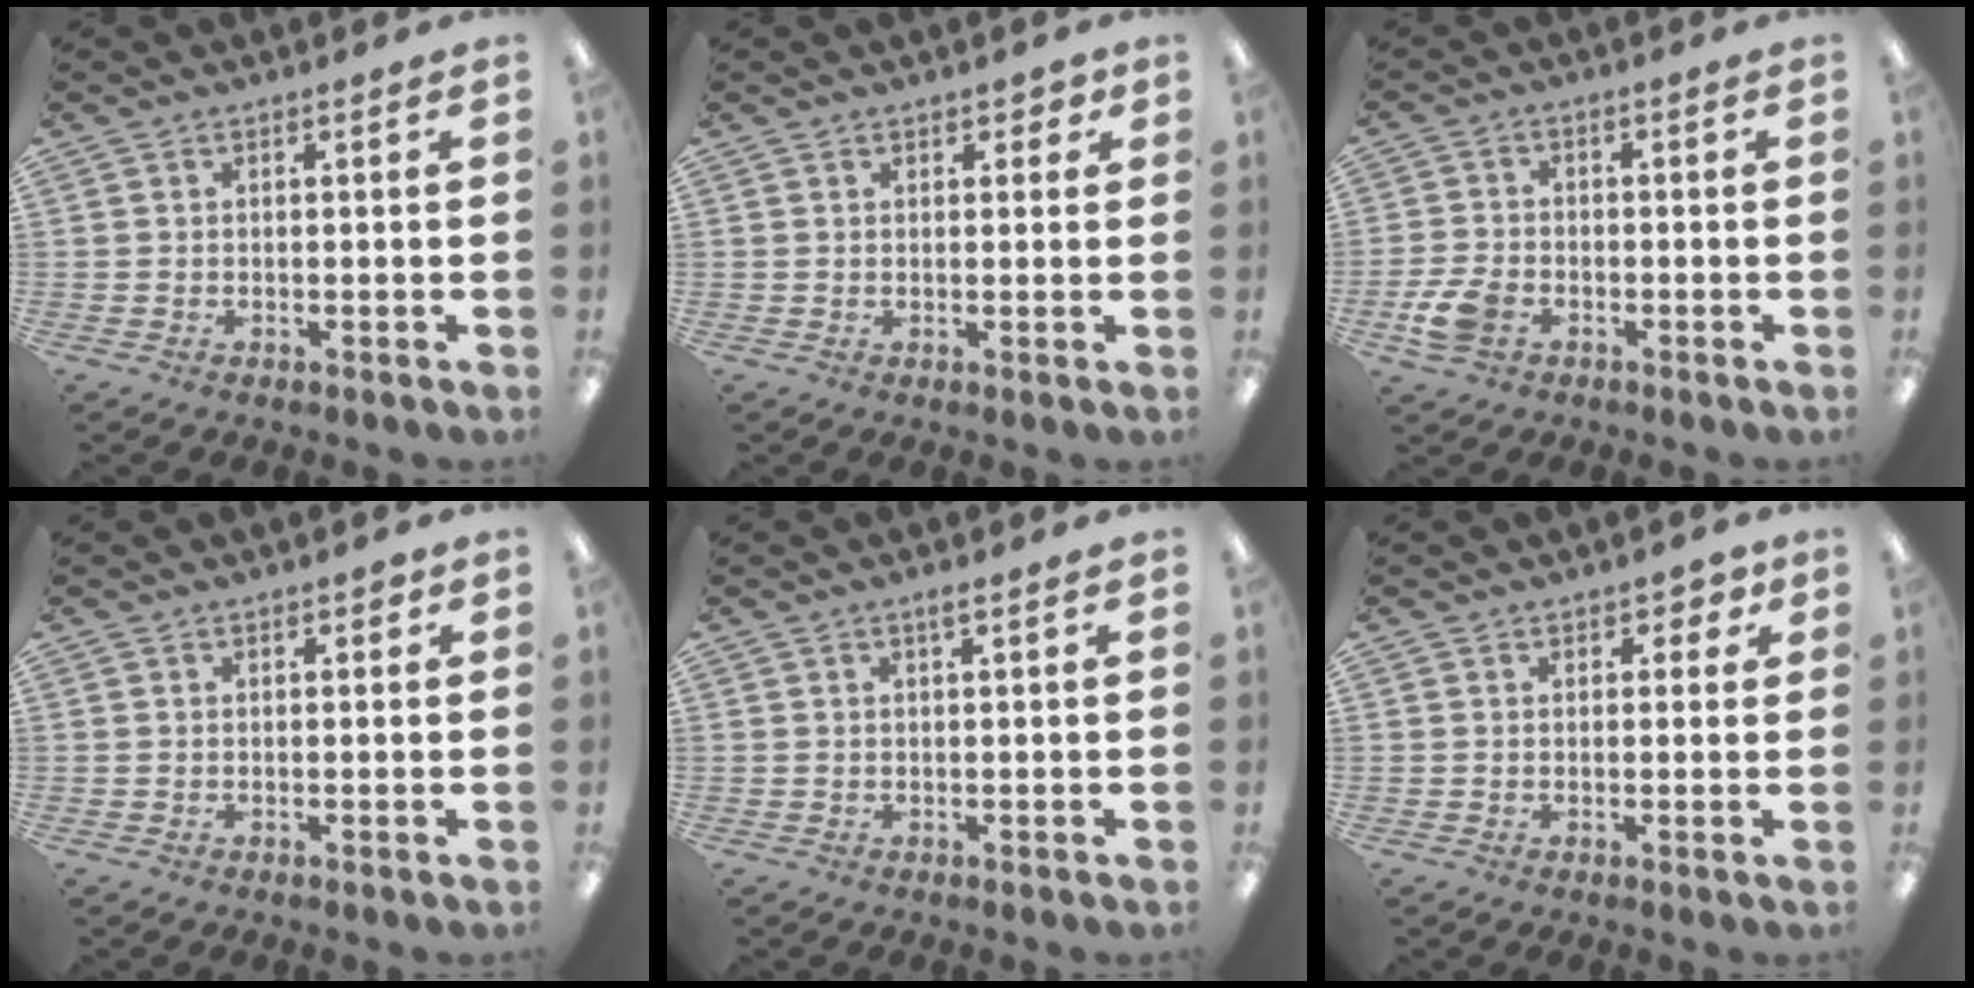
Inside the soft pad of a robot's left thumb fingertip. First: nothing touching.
{"total": 2.0, "force": [1.4, 1.2, 0.9], "torque": [-0.011, 0.000, 0.023]}
{"total": 6.4, "force": [-2.8, 4.2, 3.9], "torque": [-0.084, 0.010, -0.050]}
{"total": 1.1, "force": [0.7, 0.6, 0.7], "torque": [-0.006, -0.002, 0.011]}
{"total": 1.3, "force": [0.8, 0.1, 1.0], "torque": [-0.021, 0.002, 0.014]}
{"total": 2.8, "force": [1.7, 1.8, 1.4], "torque": [-0.006, -0.003, 0.025]}